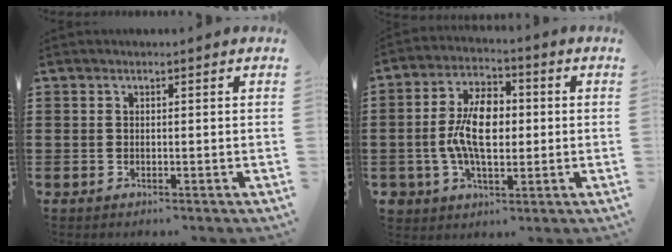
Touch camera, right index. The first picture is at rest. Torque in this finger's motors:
{"motor_torque": [2.14, 0.00, 0.47, 0.21]}